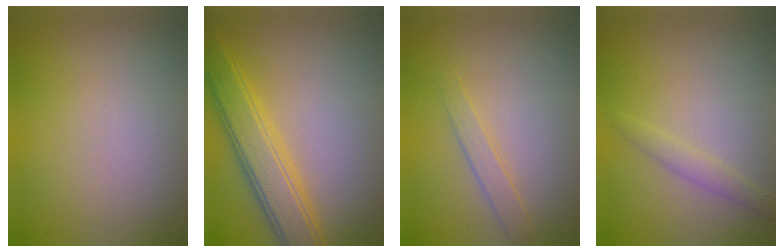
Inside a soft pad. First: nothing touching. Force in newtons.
{"total": 4.6, "press": 4.6, "slide": 0.2}
{"total": 1.5, "press": 1.5, "slide": 0.1}
{"total": 1.4, "press": 1.4, "slide": 0.0}